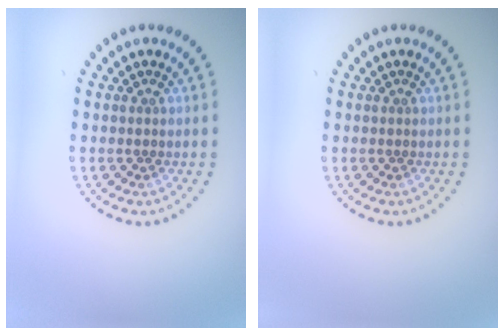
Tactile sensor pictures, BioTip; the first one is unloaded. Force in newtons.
{"total": 0.0}